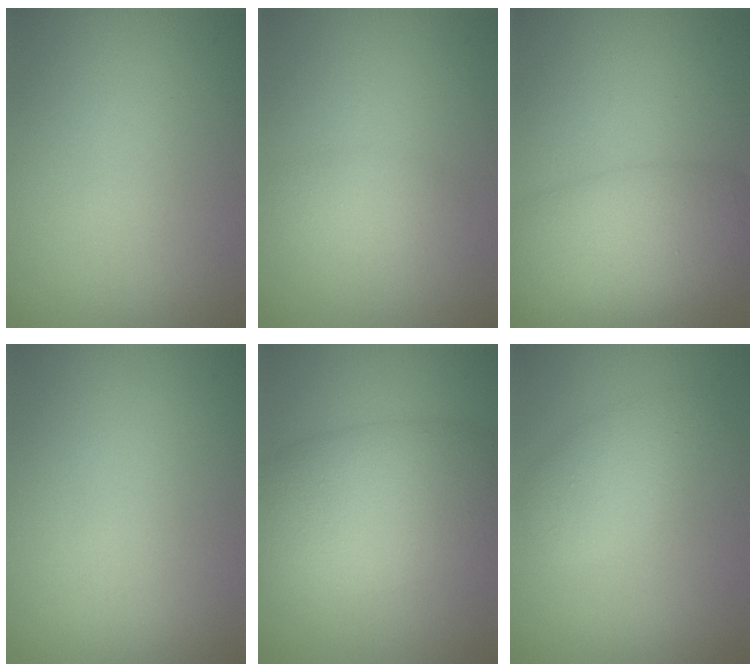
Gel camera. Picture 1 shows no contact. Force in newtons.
{"total": 1.8, "press": 1.8, "slide": 0.0}
{"total": 7.4, "press": 7.4, "slide": 0.1}
{"total": 0.0}
{"total": 8.8, "press": 8.8, "slide": 0.5}
{"total": 3.1, "press": 3.1, "slide": 0.1}